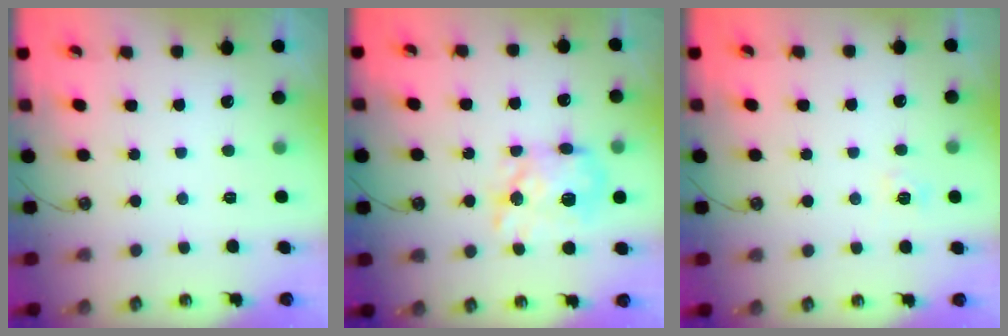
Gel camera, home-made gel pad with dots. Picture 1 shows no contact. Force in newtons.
{"total": 11.2, "press": 11.2, "slide": 0.4}
{"total": 3.6, "press": 3.6, "slide": 0.5}